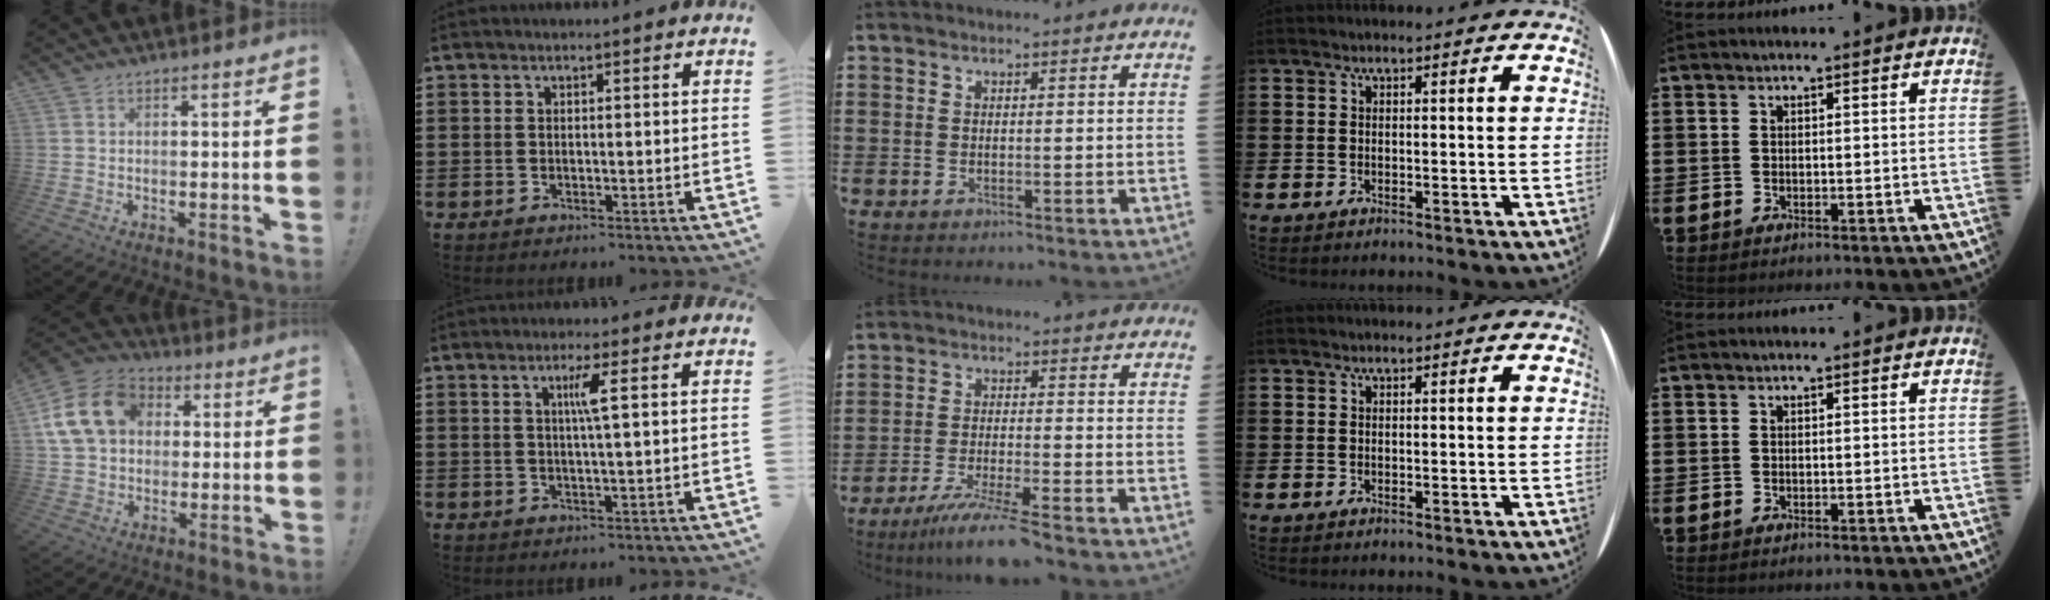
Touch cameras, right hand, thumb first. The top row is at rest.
{"thumb": {"total": 16.8, "force": [4.4, 13.3, 9.3], "torque": [-0.158, 0.004, 0.088]}, "index": {"total": 3.3, "force": [0.8, -0.4, 3.1], "torque": [-0.061, -0.004, 0.009]}, "middle": {"total": 6.4, "force": [-5.3, -0.6, 3.6], "torque": [-0.075, -0.025, -0.100]}}